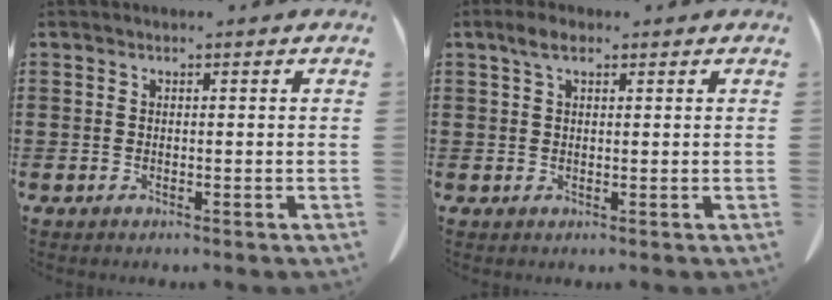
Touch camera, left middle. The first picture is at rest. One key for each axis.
{"total": 2.7, "fx": 1.5, "fy": 1.0, "fz": 2.0, "tx": -0.045, "ty": 0.003, "tz": 0.027}